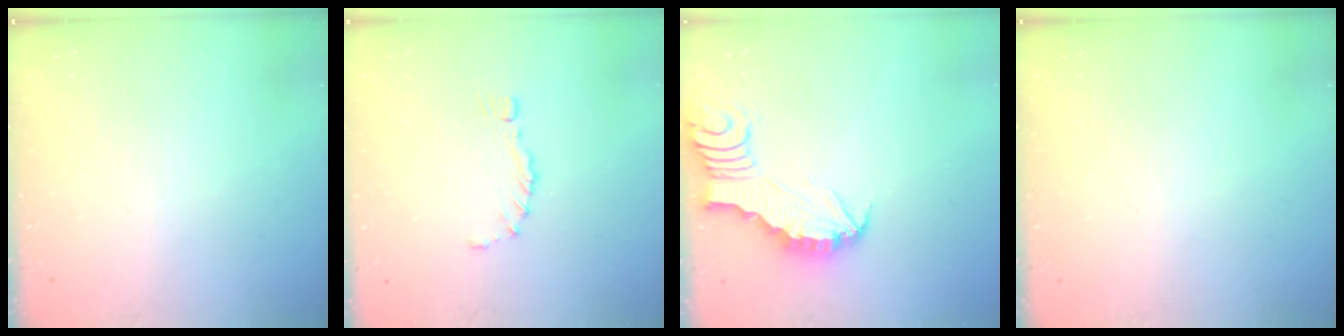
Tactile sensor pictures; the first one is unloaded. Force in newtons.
{"total": 0.9, "press": 0.9, "slide": 0.4}
{"total": 2.7, "press": 2.7, "slide": 0.1}
{"total": 0.0}